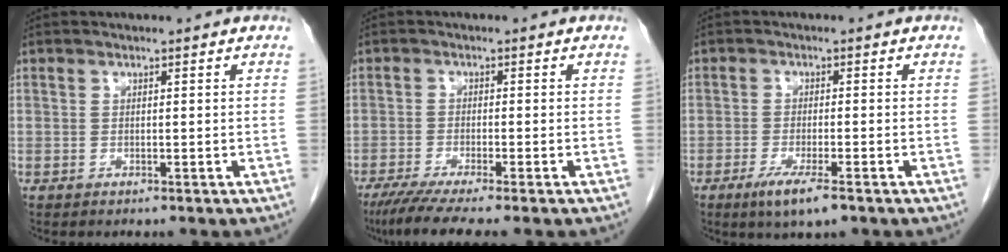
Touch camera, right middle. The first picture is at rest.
{"total": 7.1, "force": [-5.6, -0.3, 4.5], "torque": [-0.069, -0.019, -0.091]}
{"total": 5.2, "force": [-3.1, 0.6, 4.1], "torque": [-0.078, -0.012, -0.050]}